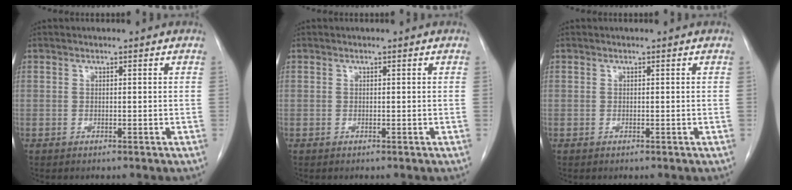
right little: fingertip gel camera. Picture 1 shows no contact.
{"total": 0.0}
{"total": 0.0}